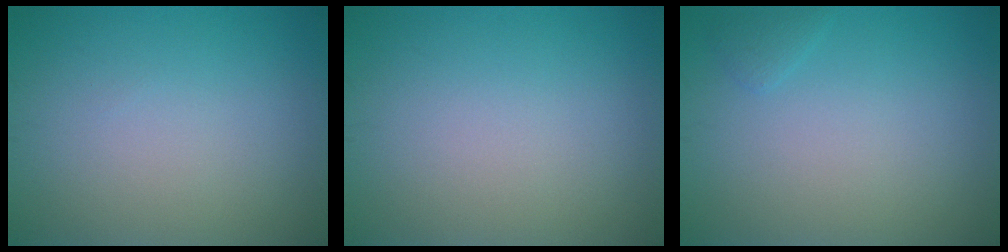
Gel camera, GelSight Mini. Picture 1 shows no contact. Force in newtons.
{"total": 0.0}
{"total": 0.7, "press": 0.7, "slide": 0.1}